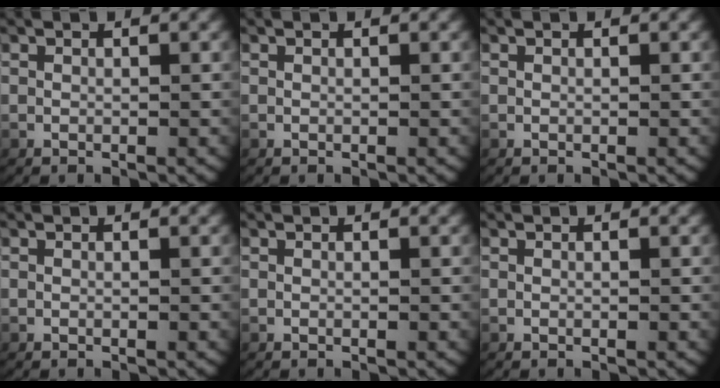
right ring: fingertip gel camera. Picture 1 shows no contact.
{"total": 0.0}
{"total": 0.0}
{"total": 0.0}
{"total": 0.0}
{"total": 0.0}